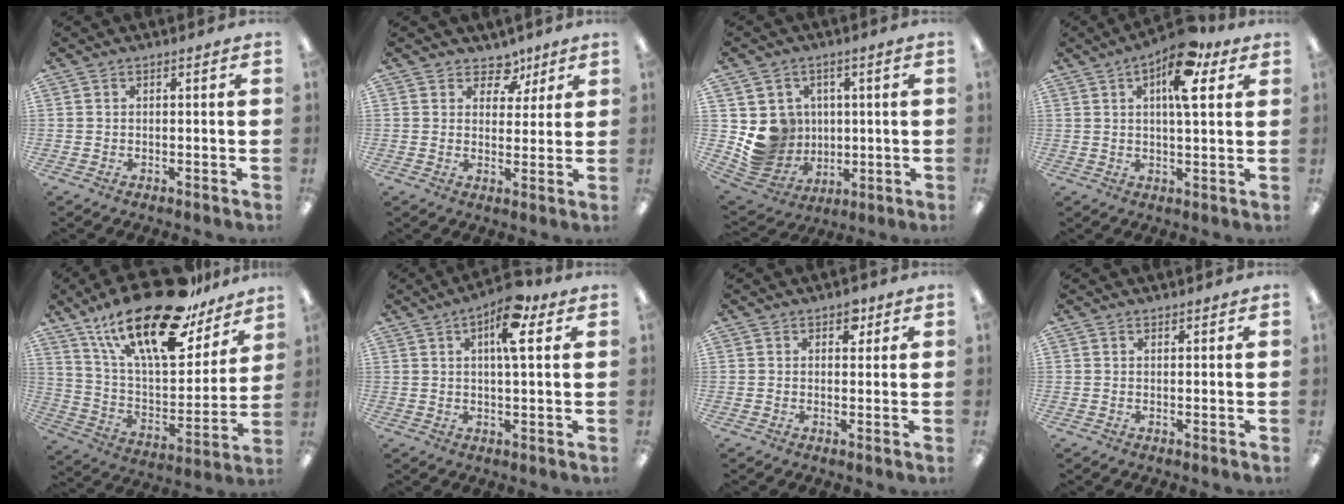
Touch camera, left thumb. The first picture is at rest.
{"total": 6.5, "force": [4.1, 4.5, 2.2], "torque": [-0.020, -0.022, 0.070]}
{"total": 10.1, "force": [1.4, 9.8, 1.6], "torque": [-0.055, -0.013, 0.042]}
{"total": 12.4, "force": [6.0, 4.8, 9.8], "torque": [-0.142, -0.018, 0.096]}
{"total": 27.6, "force": [18.4, 10.8, 17.5], "torque": [-0.295, -0.103, 0.312]}
{"total": 9.4, "force": [4.3, 2.9, 7.8], "torque": [-0.119, -0.006, 0.065]}
{"total": 3.3, "force": [2.0, 2.1, 1.7], "torque": [-0.012, -0.005, 0.030]}
{"total": 0.8, "force": [0.7, 0.4, 0.2], "torque": [-0.003, 0.001, 0.013]}